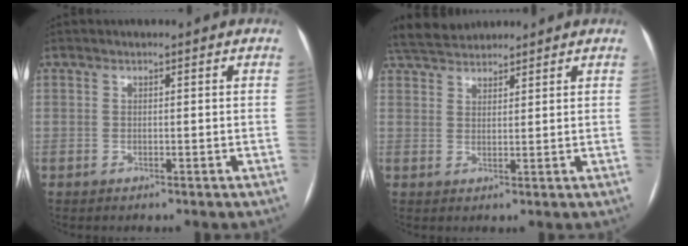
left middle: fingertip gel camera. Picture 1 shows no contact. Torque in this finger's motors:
{"motor_torque": [0.36, -0.39, 0.10, 0.00]}